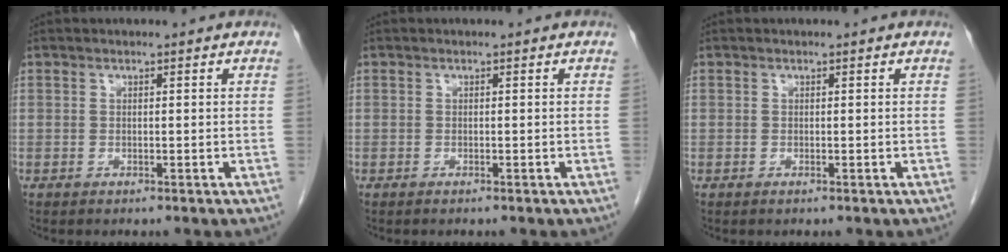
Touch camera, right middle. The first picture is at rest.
{"total": 0.0}
{"total": 0.0}